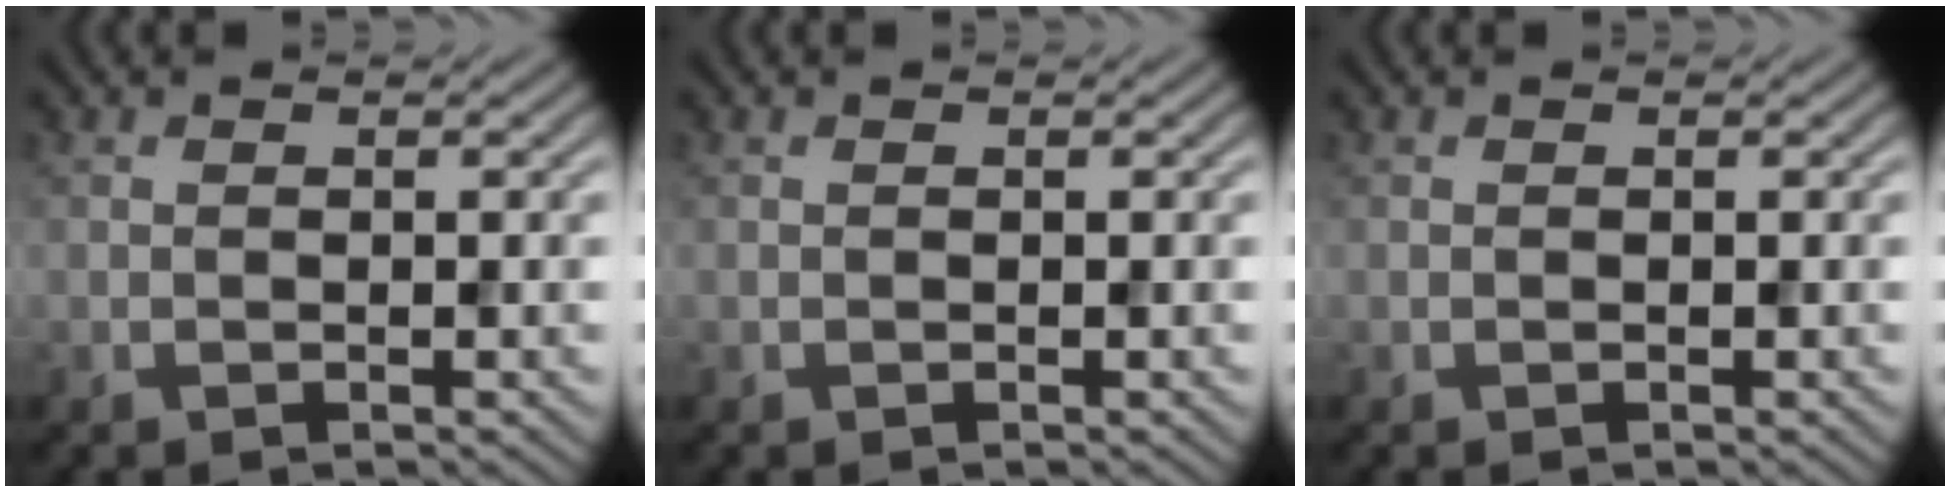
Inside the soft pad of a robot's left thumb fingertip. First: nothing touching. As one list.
[{"total": 0.0}, {"total": 0.0}]